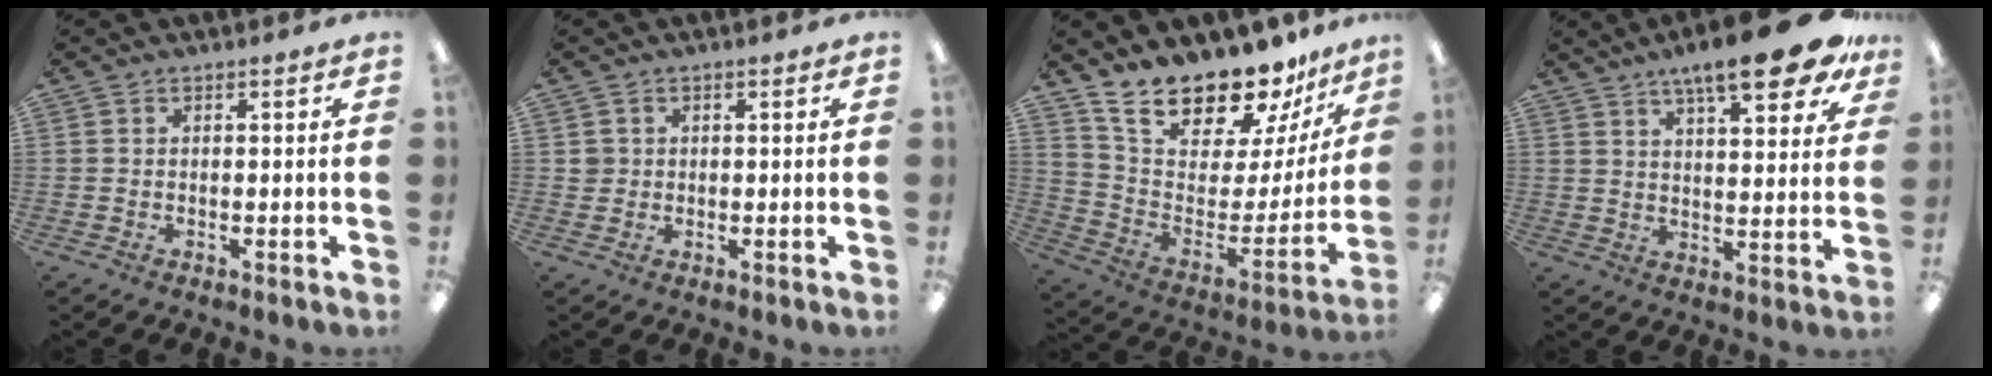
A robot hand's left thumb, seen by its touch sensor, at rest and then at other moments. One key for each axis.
{"total": 1.9, "fx": 0.3, "fy": 1.9, "fz": 0.1, "tx": 0.002, "ty": 0.002, "tz": 0.002}
{"total": 19.3, "fx": 17.5, "fy": 5.9, "fz": 5.7, "tx": -0.115, "ty": -0.143, "tz": 0.312}
{"total": 15.1, "fx": 10.4, "fy": 3.9, "fz": 10.2, "tx": -0.149, "ty": -0.056, "tz": 0.165}